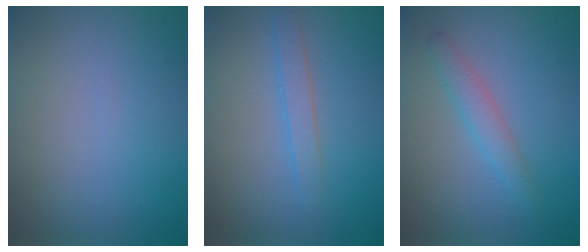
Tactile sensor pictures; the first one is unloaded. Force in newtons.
{"total": 1.7, "press": 1.7, "slide": 0.1}
{"total": 2.1, "press": 2.1, "slide": 0.1}